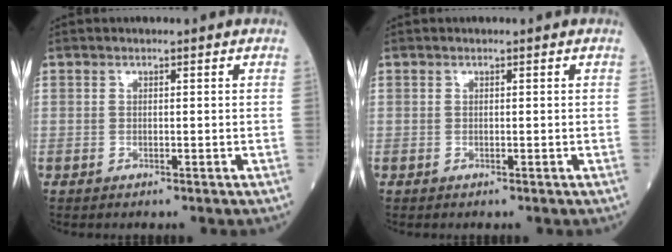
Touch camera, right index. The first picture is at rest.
{"total": 0.0}